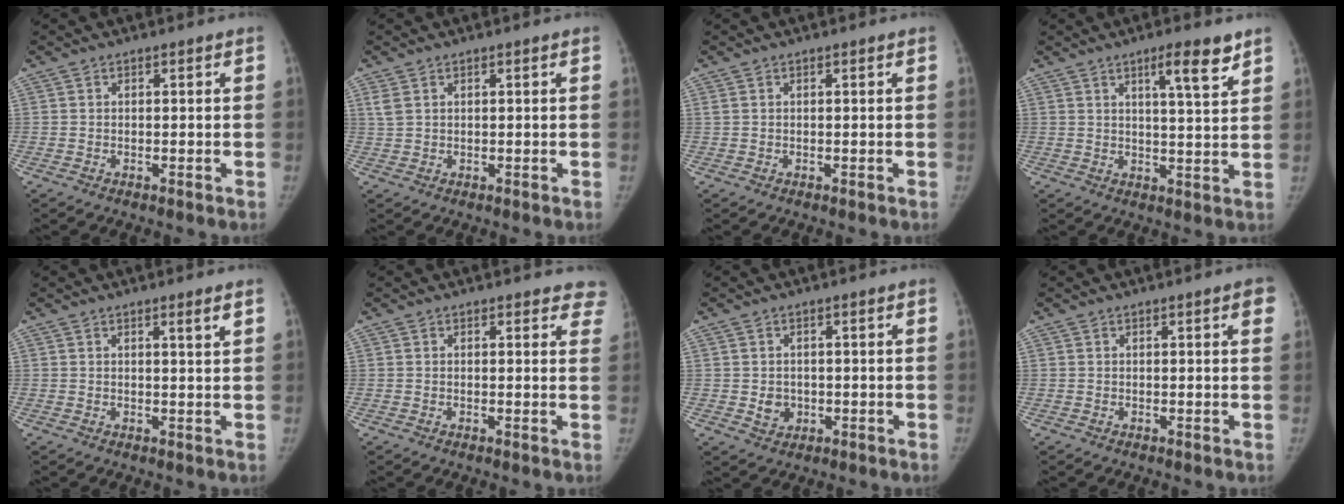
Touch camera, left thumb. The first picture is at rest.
{"total": 1.9, "force": [1.0, 1.1, 1.2], "torque": [-0.028, 0.007, 0.030]}
{"total": 0.7, "force": [0.3, 0.4, 0.5], "torque": [-0.011, 0.010, 0.009]}
{"total": 7.1, "force": [4.4, 0.9, 5.5], "torque": [-0.080, -0.029, 0.069]}
{"total": 1.9, "force": [1.2, -0.1, 1.6], "torque": [-0.024, -0.010, 0.018]}
{"total": 4.6, "force": [4.1, 2.0, 0.8], "torque": [0.033, -0.016, 0.021]}
{"total": 3.0, "force": [-0.4, 2.7, 1.4], "torque": [-0.006, 0.001, 0.001]}
{"total": 2.1, "force": [0.9, 0.4, 1.8], "torque": [-0.018, 0.001, 0.008]}